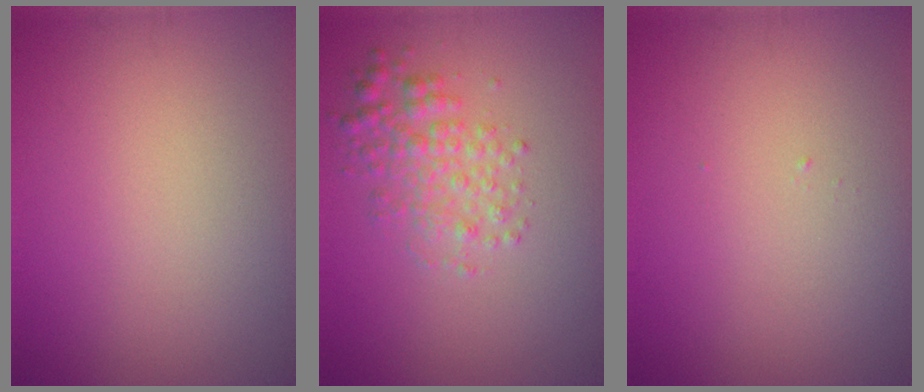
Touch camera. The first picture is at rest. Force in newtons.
{"total": 2.9, "press": 2.9, "slide": 0.0}
{"total": 0.0}